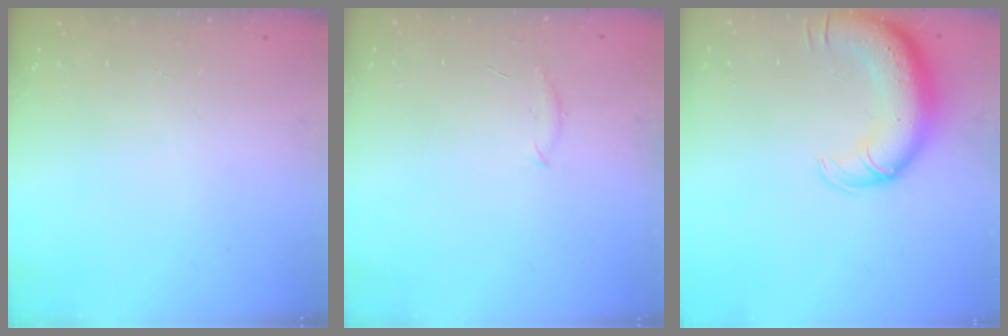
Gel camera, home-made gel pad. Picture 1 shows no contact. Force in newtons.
{"total": 5.5, "press": 5.2, "slide": 1.5}
{"total": 14.4, "press": 14.0, "slide": 3.4}